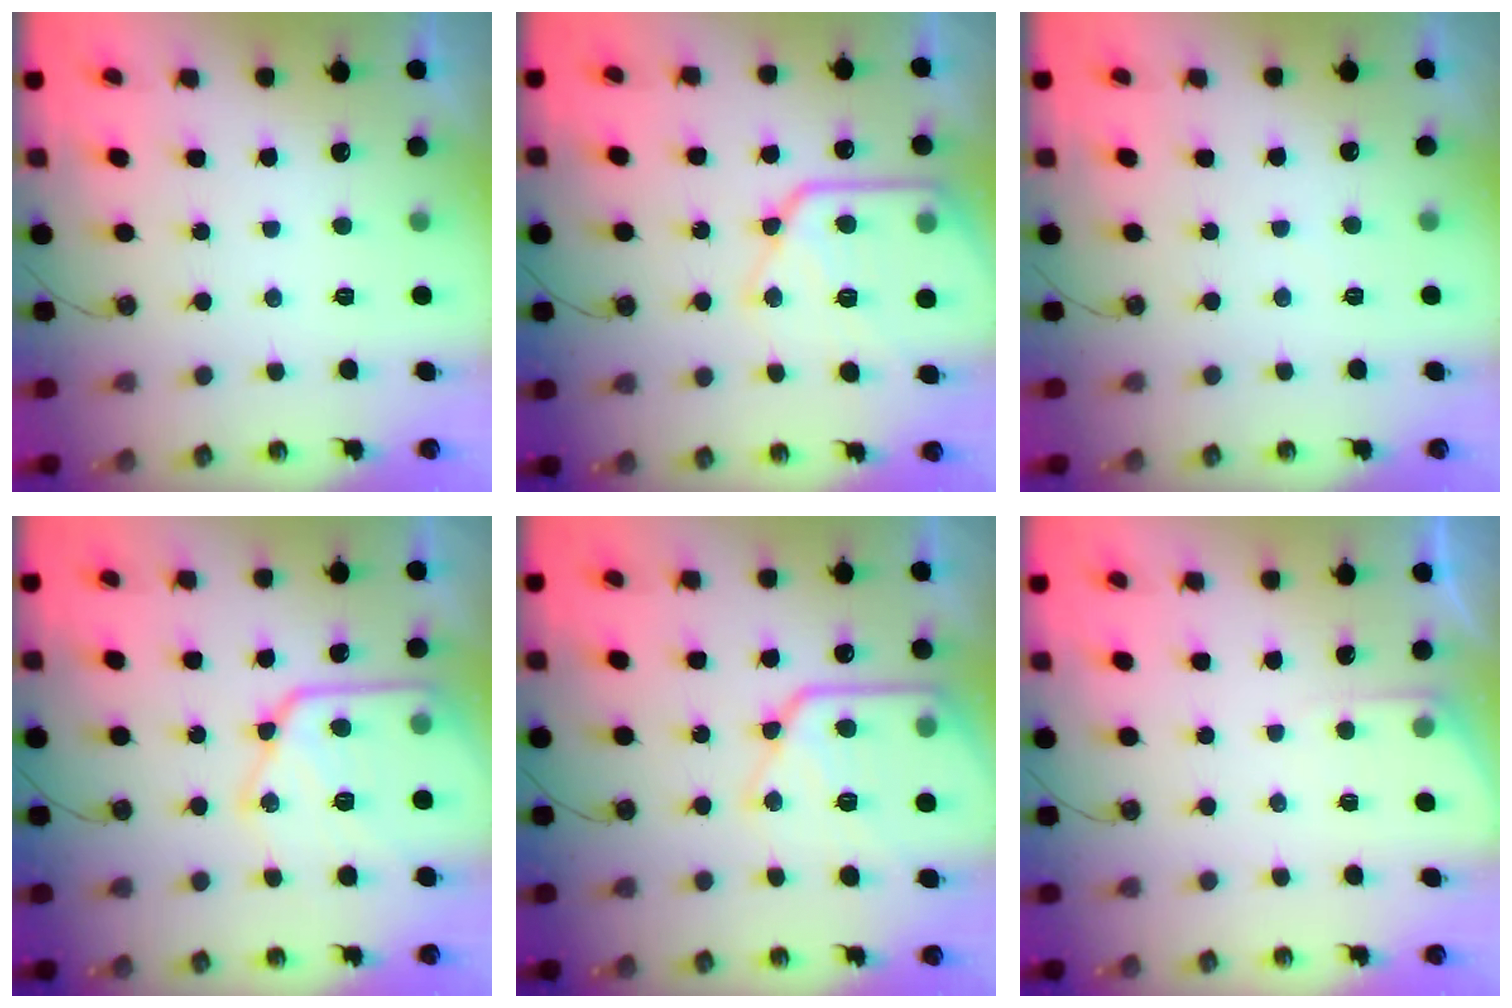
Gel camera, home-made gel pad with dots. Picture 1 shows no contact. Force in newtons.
{"total": 16.6, "press": 16.6, "slide": 0.8}
{"total": 1.2, "press": 1.2, "slide": 0.3}
{"total": 19.0, "press": 19.0, "slide": 1.6}
{"total": 16.6, "press": 16.6, "slide": 0.8}
{"total": 3.1, "press": 3.0, "slide": 0.5}